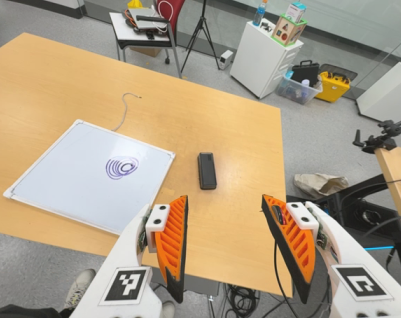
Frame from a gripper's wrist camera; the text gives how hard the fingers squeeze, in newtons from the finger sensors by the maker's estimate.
{"total": 0.0}